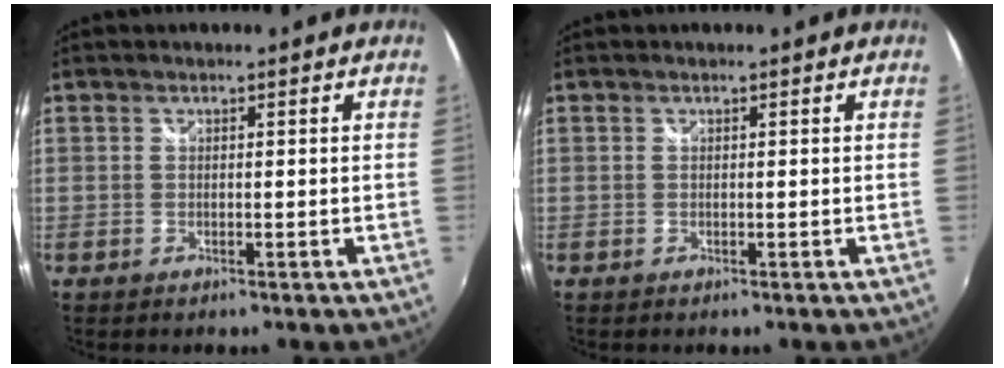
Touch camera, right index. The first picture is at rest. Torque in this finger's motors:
{"motor_torque": [0.04, 0.05, 0.00, 0.00]}